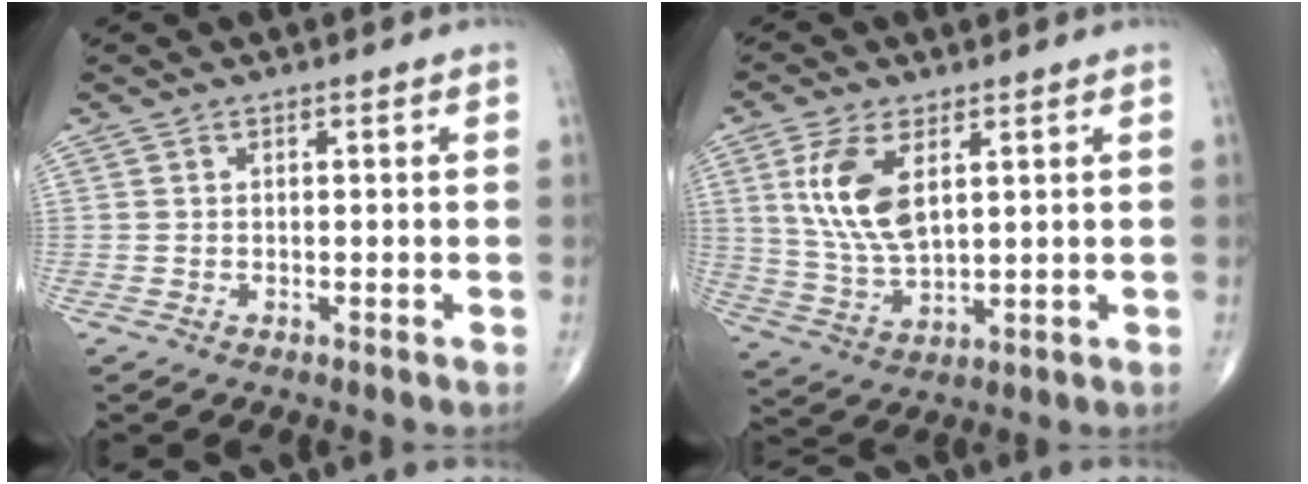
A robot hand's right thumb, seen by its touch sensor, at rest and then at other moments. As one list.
[{"total": 11.1, "force": [3.7, 5.4, 9.0], "torque": [-0.182, -0.014, 0.081]}]